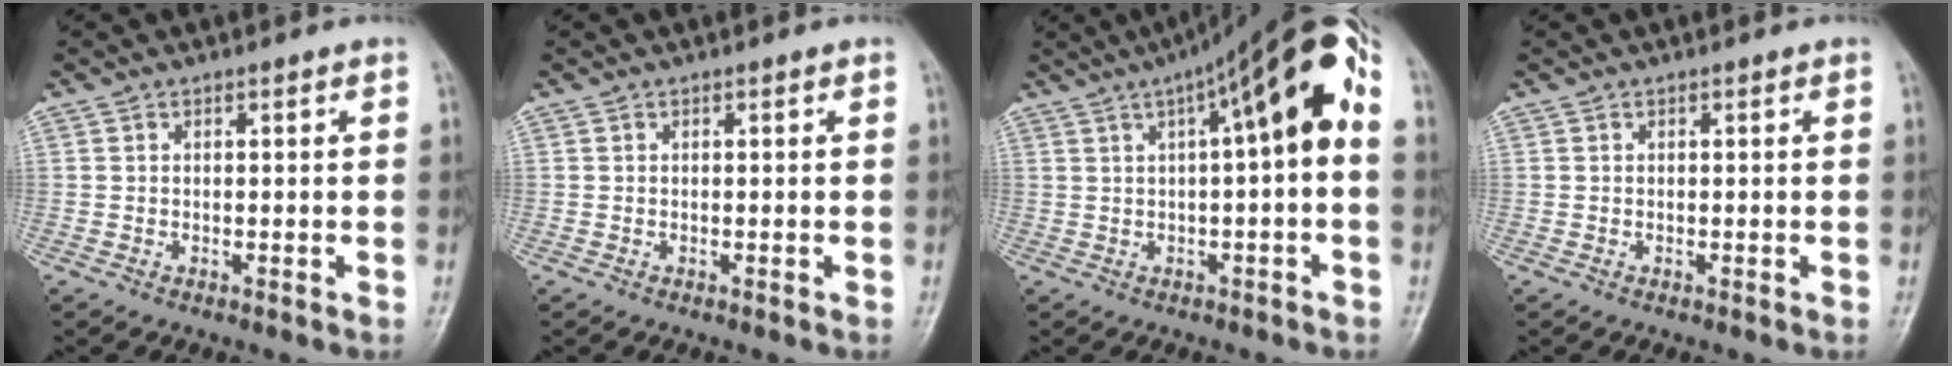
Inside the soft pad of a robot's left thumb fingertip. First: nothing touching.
{"total": 0.0}
{"total": 15.7, "force": [3.4, 3.7, 14.8], "torque": [-0.215, 0.044, 0.041]}
{"total": 0.0}